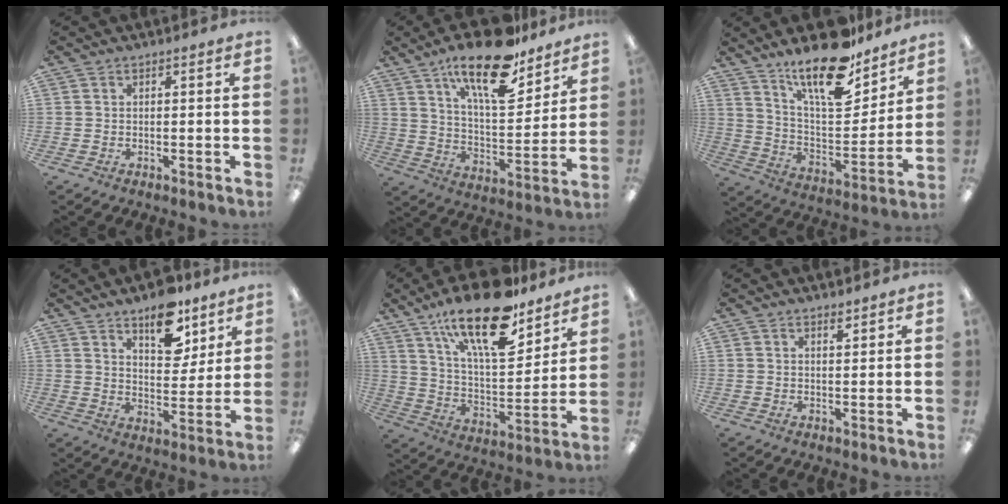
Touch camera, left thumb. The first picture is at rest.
{"total": 20.5, "force": [14.3, 7.4, 12.7], "torque": [-0.206, -0.083, 0.238]}
{"total": 19.6, "force": [15.2, 6.5, 10.6], "torque": [-0.184, -0.099, 0.260]}
{"total": 12.7, "force": [8.9, 6.3, 6.5], "torque": [-0.074, -0.051, 0.153]}
{"total": 22.9, "force": [15.2, 8.5, 14.8], "torque": [-0.246, -0.086, 0.259]}
{"total": 1.6, "force": [1.5, 0.3, 0.5], "torque": [-0.005, -0.006, 0.026]}